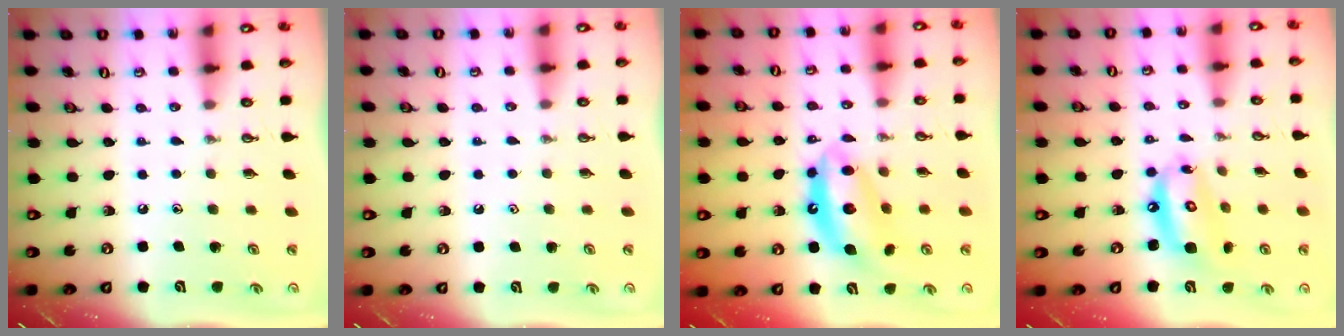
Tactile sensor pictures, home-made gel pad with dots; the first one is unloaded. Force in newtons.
{"total": 0.9, "press": 0.7, "slide": 0.5}
{"total": 12.0, "press": 12.0, "slide": 0.9}
{"total": 12.3, "press": 12.2, "slide": 1.9}